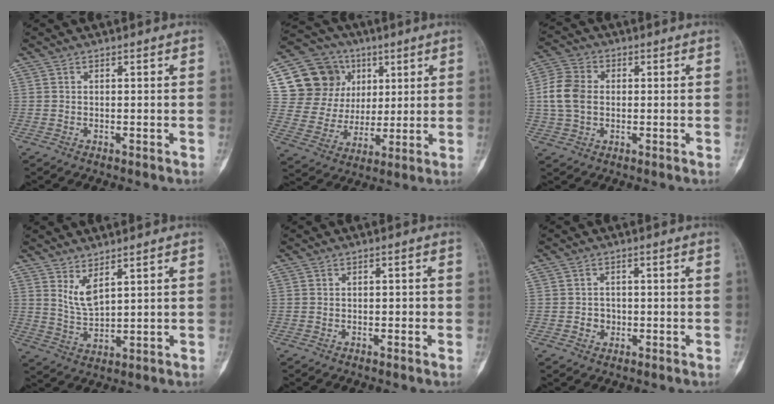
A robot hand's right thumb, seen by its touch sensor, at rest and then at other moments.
{"total": 17.1, "force": [6.2, 14.9, 5.7], "torque": [-0.058, 0.012, 0.125]}
{"total": 8.4, "force": [0.2, 6.3, 5.5], "torque": [-0.104, 0.016, -0.002]}
{"total": 4.8, "force": [3.0, 1.6, 3.3], "torque": [-0.055, -0.036, 0.067]}
{"total": 0.9, "force": [-0.2, 0.7, 0.6], "torque": [-0.001, 0.001, -0.004]}
{"total": 2.4, "force": [-0.5, 2.2, 0.8], "torque": [0.003, 0.008, -0.005]}